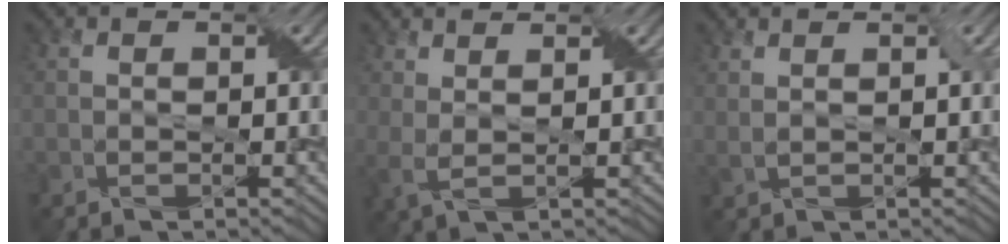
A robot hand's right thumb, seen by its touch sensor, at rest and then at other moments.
{"total": 2.9, "force": [1.4, 0.6, 2.4], "torque": [-0.059, 0.006, 0.030]}
{"total": 1.8, "force": [1.2, 0.3, 1.3], "torque": [-0.025, -0.002, 0.020]}